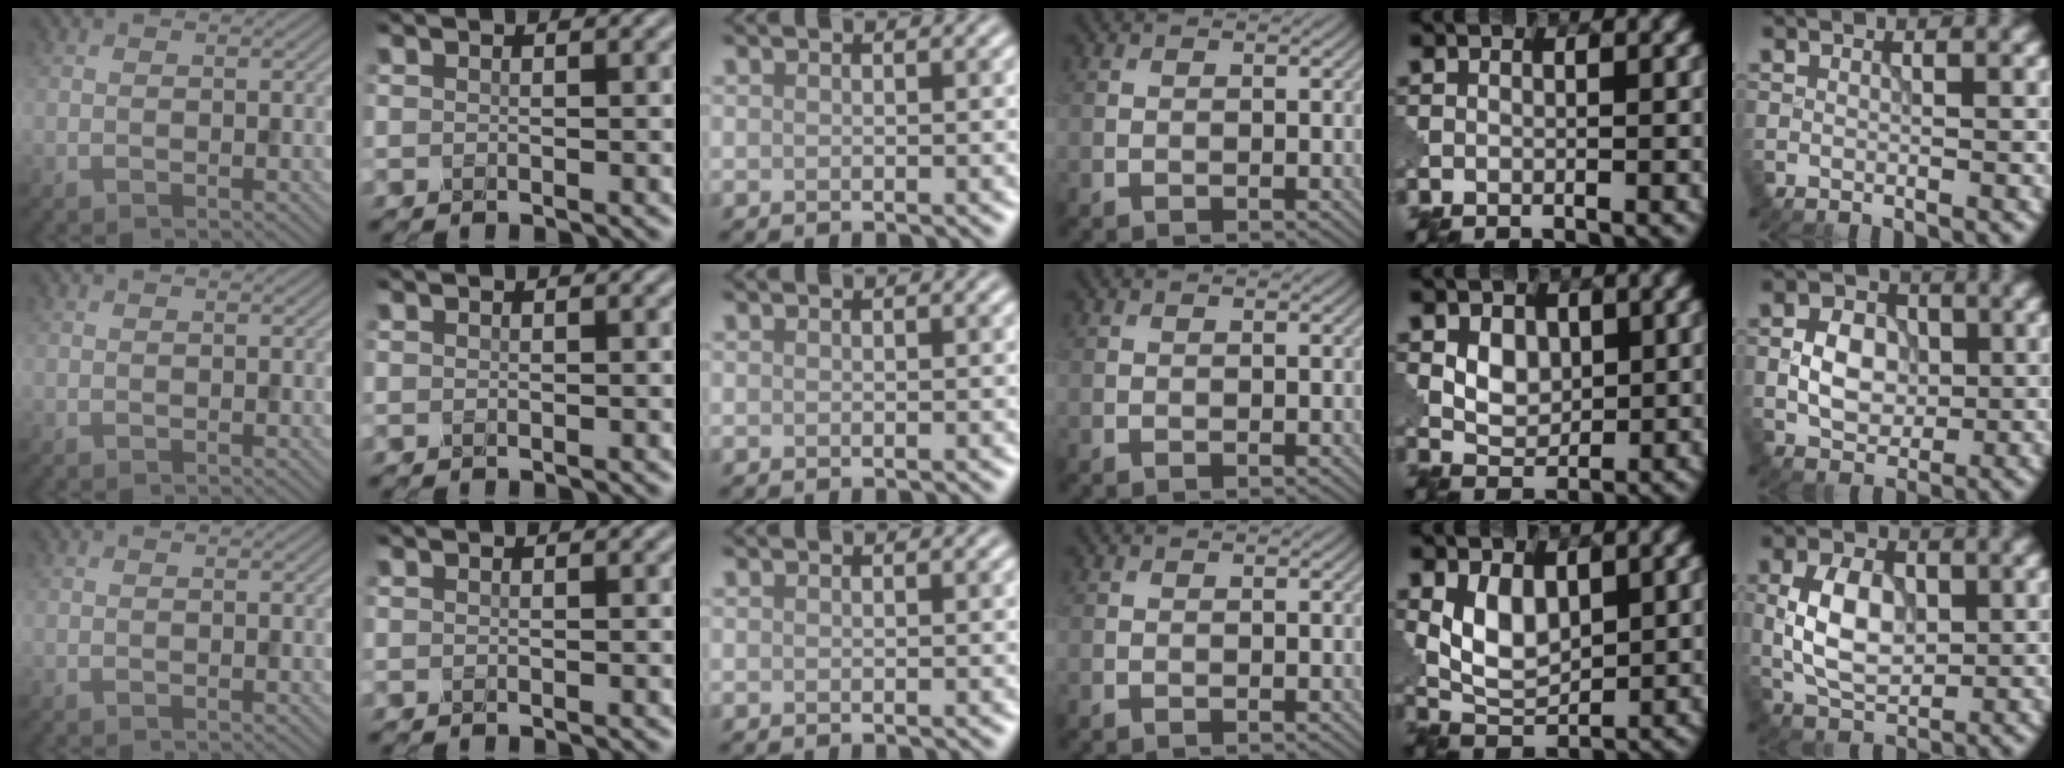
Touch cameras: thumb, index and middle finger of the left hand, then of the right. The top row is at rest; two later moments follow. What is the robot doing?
{"motion": "close", "object": "eyeshadow palette"}